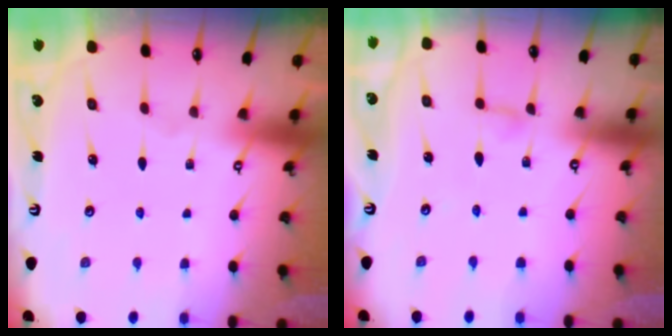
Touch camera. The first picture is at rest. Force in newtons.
{"total": 2.3, "press": 2.3, "slide": 0.2}